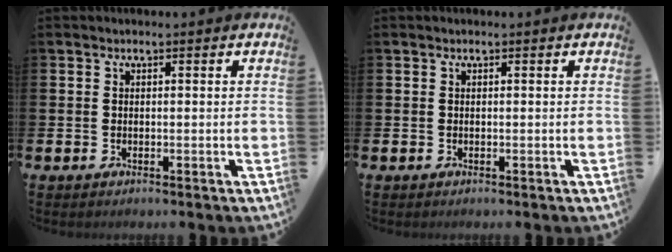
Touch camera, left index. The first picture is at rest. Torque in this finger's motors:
{"motor_torque": [0.00, 0.00, 0.00, 0.00]}